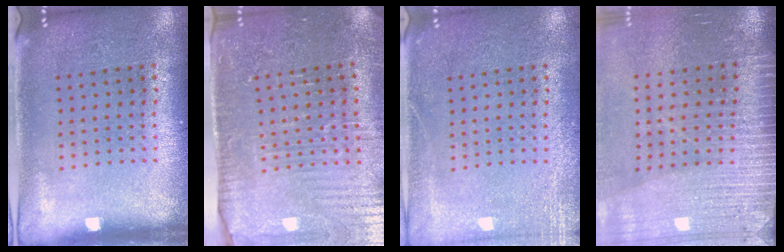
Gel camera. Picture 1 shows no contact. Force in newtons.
{"total": 3.5, "press": 3.5, "slide": 0.3}
{"total": 2.8, "press": 2.7, "slide": 0.4}
{"total": 3.7, "press": 3.2, "slide": 1.7}